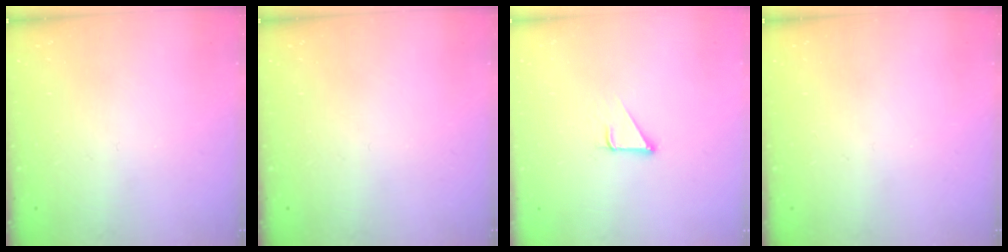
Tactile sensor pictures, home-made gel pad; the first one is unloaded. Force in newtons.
{"total": 0.0}
{"total": 1.6, "press": 1.6, "slide": 0.2}
{"total": 0.0}